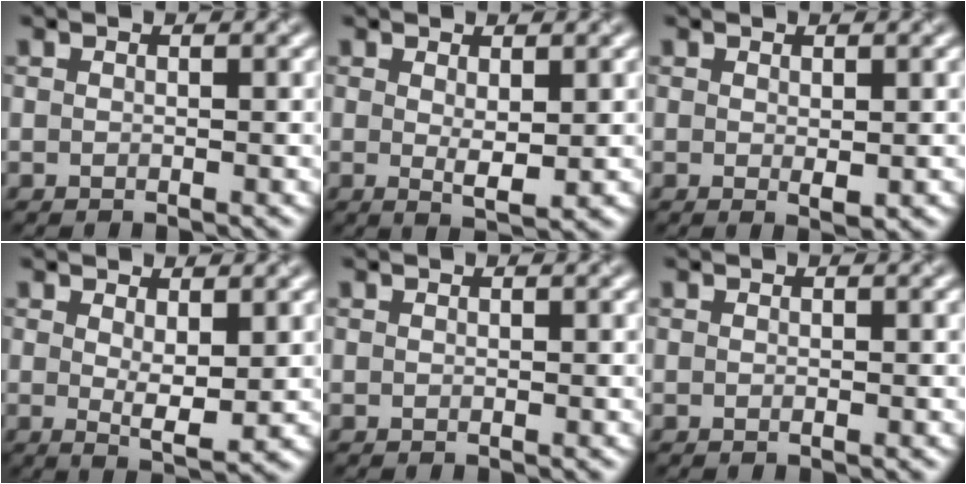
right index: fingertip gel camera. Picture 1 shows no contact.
{"total": 2.0, "force": [0.5, 0.5, 1.9], "torque": [-0.035, -0.009, 0.011]}
{"total": 1.0, "force": [0.1, 0.4, 0.9], "torque": [-0.014, -0.003, 0.003]}
{"total": 2.8, "force": [0.8, 0.8, 2.6], "torque": [-0.044, -0.012, 0.017]}
{"total": 0.0}
{"total": 0.0}